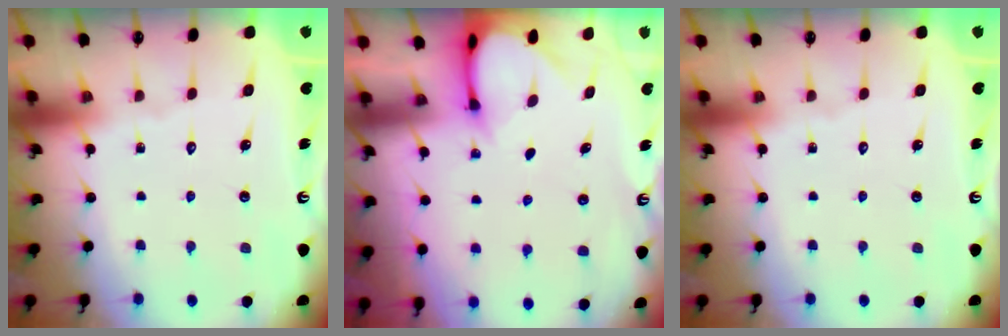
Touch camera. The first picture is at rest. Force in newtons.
{"total": 2.8, "press": 2.8, "slide": 0.2}
{"total": 0.0}